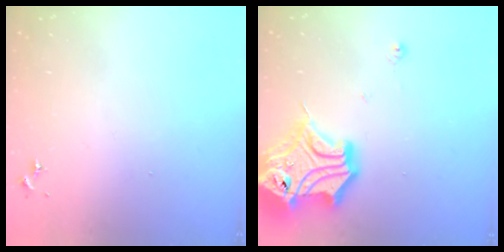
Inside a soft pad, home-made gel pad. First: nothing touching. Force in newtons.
{"total": 21.0, "press": 20.9, "slide": 2.4}